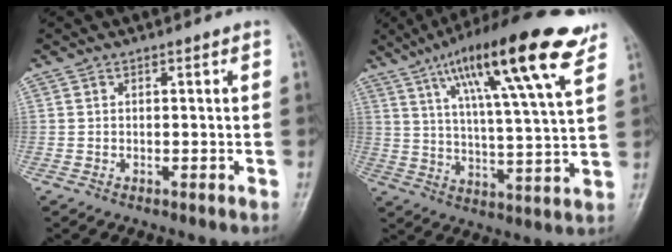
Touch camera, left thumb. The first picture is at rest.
{"total": 21.6, "force": [12.3, 3.6, 17.4], "torque": [-0.265, -0.031, 0.195]}